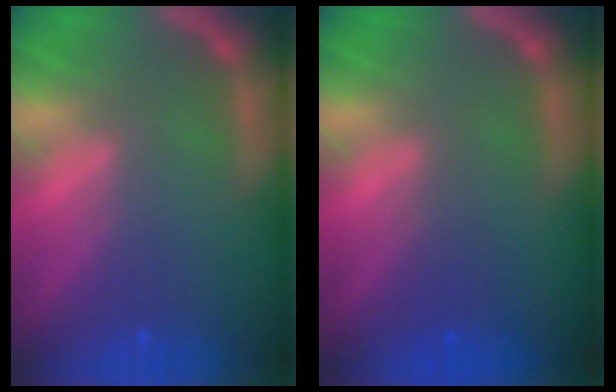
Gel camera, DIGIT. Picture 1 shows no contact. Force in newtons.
{"total": 1.4}